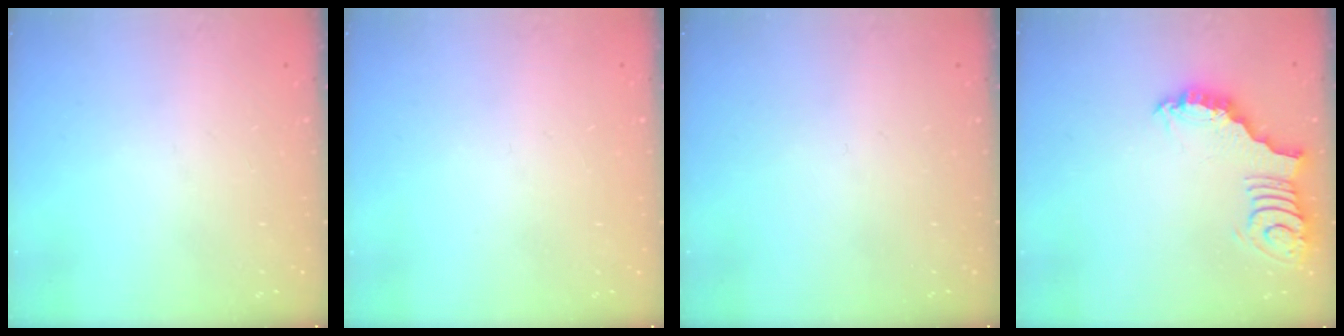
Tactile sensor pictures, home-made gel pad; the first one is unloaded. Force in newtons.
{"total": 0.0}
{"total": 0.0}
{"total": 3.0, "press": 2.9, "slide": 0.5}